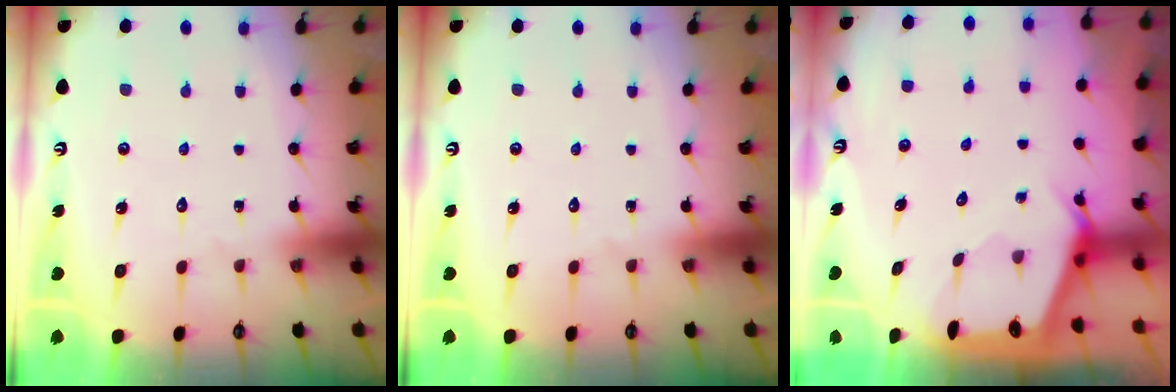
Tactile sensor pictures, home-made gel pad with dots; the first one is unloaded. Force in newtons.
{"total": 0.0}
{"total": 2.5, "press": 2.4, "slide": 0.3}